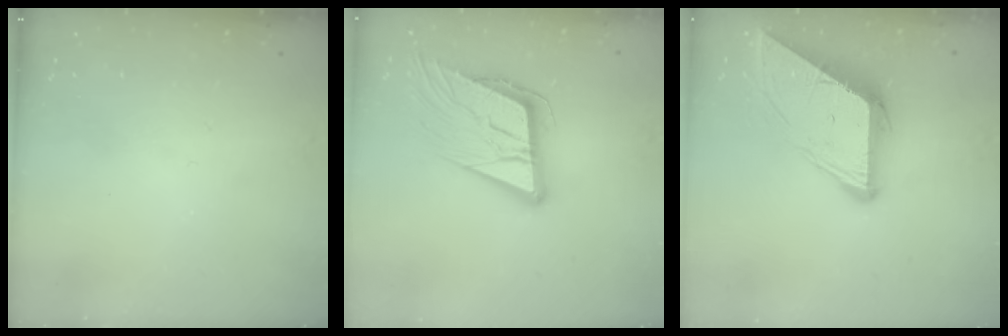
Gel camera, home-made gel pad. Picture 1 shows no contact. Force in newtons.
{"total": 15.0, "press": 14.6, "slide": 3.5}
{"total": 10.3, "press": 10.3, "slide": 0.9}